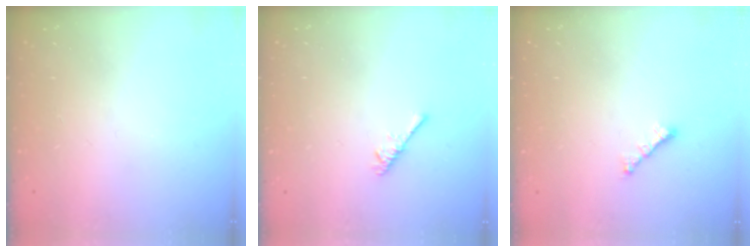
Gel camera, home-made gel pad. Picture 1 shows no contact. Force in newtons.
{"total": 3.1, "press": 3.1, "slide": 0.6}
{"total": 1.5, "press": 1.4, "slide": 0.5}